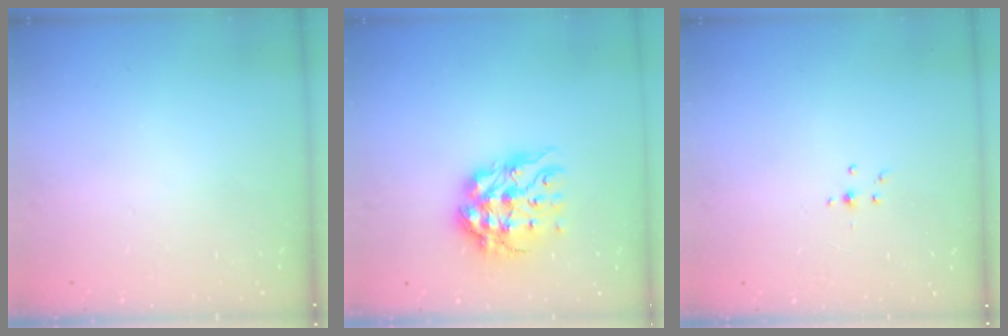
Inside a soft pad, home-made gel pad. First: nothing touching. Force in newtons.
{"total": 10.9, "press": 10.8, "slide": 1.4}
{"total": 2.9, "press": 2.8, "slide": 0.7}